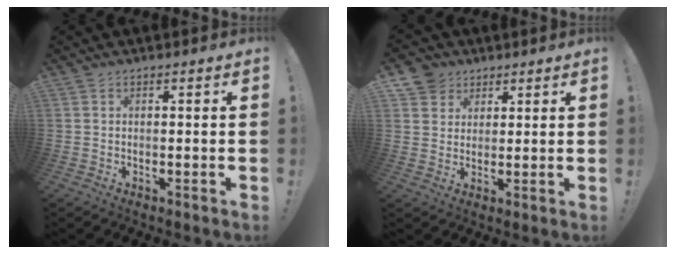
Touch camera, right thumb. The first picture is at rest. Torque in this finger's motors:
{"motor_torque": [0.07, 0.07, 0.18, 0.03, 0.08]}